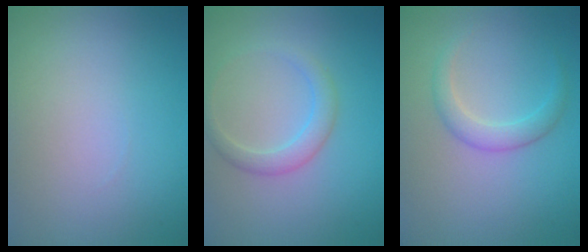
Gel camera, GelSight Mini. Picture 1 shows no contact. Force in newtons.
{"total": 2.1, "press": 2.1, "slide": 0.1}
{"total": 2.1, "press": 2.1, "slide": 0.1}